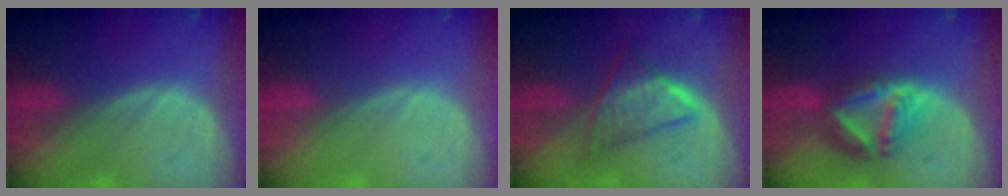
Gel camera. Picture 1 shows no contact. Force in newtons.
{"total": 0.0}
{"total": 6.1, "press": 5.8, "slide": 2.1}
{"total": 8.1, "press": 6.9, "slide": 4.1}